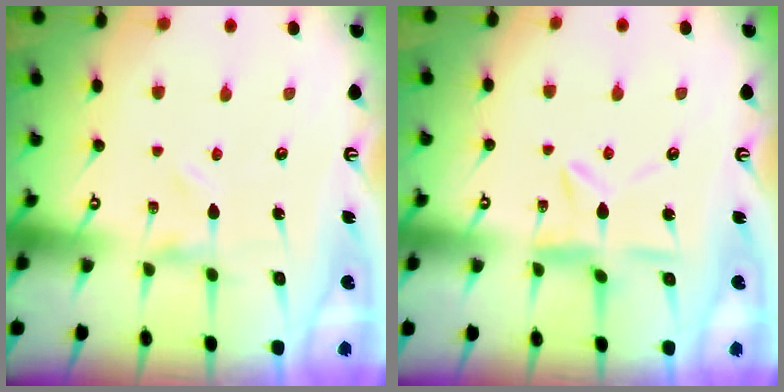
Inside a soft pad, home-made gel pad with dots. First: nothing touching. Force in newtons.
{"total": 6.4, "press": 6.4, "slide": 0.4}